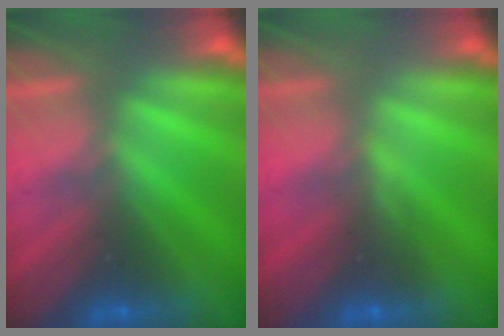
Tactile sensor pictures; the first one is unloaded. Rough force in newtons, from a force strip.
{"total": 2.9}